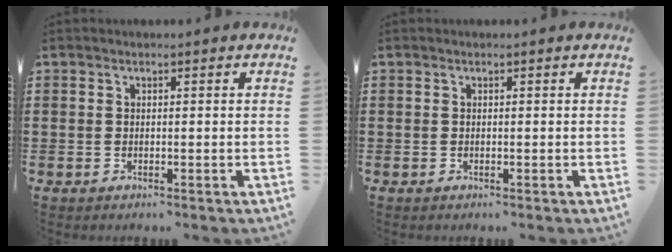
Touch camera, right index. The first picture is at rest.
{"total": 0.0}